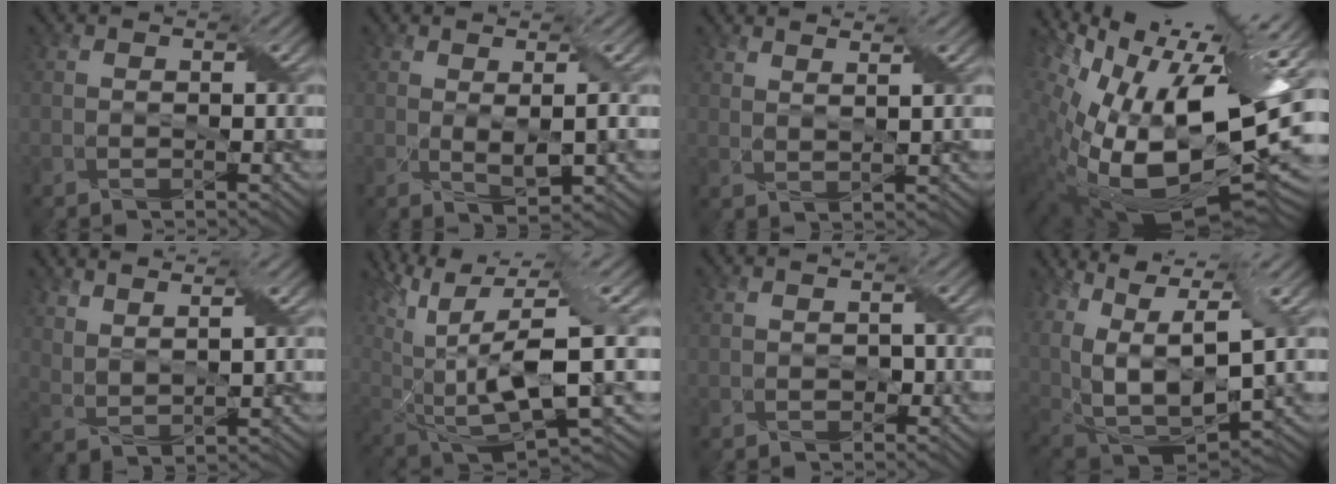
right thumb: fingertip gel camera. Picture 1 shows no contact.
{"total": 2.2, "force": [0.7, 0.6, 2.0], "torque": [-0.046, -0.001, 0.018]}
{"total": 2.7, "force": [2.3, 0.5, 1.4], "torque": [-0.015, -0.006, 0.033]}
{"total": 20.4, "force": [0.6, 10.7, 17.4], "torque": [-0.276, -0.020, 0.027]}
{"total": 5.1, "force": [4.3, 1.1, 2.5], "torque": [-0.045, -0.002, 0.067]}
{"total": 16.1, "force": [3.4, 6.6, 14.3], "torque": [-0.306, -0.019, 0.079]}
{"total": 1.0, "force": [-0.3, 0.9, 0.3], "torque": [-0.002, -0.004, -0.002]}
{"total": 16.4, "force": [4.6, 8.9, 13.0], "torque": [-0.285, 0.008, 0.115]}